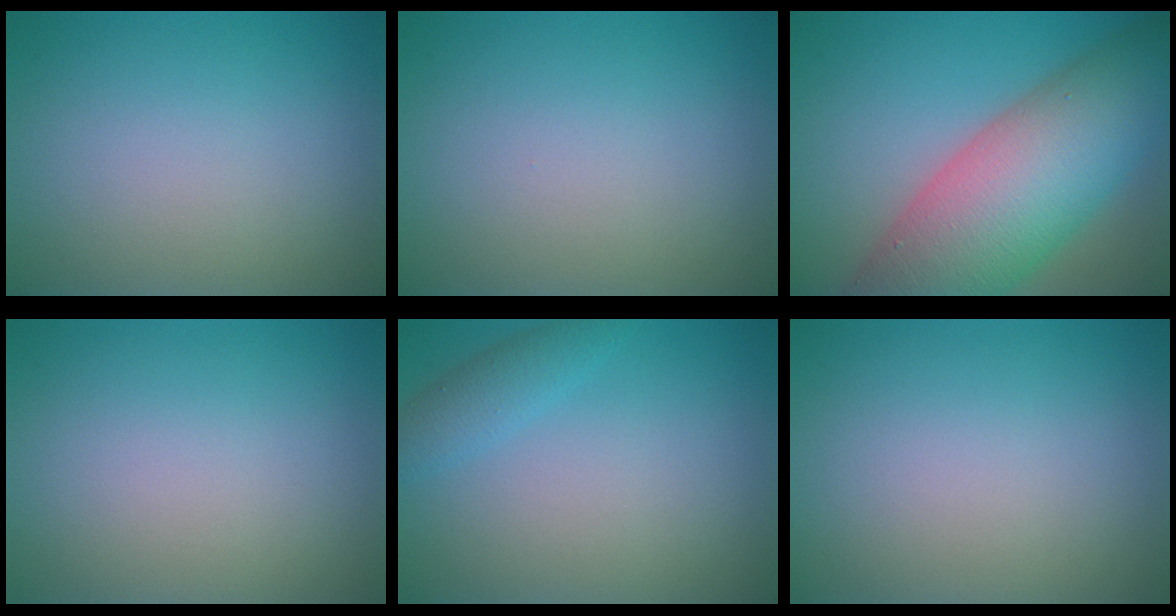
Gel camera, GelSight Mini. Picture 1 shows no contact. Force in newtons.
{"total": 0.0}
{"total": 13.1, "press": 13.1, "slide": 0.6}
{"total": 0.0}
{"total": 1.9, "press": 1.9, "slide": 0.1}
{"total": 0.0}